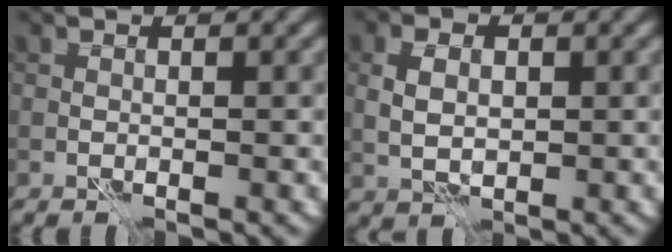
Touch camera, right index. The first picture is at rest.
{"total": 3.2, "force": [0.5, 2.2, 2.2], "torque": [-0.048, 0.004, 0.011]}